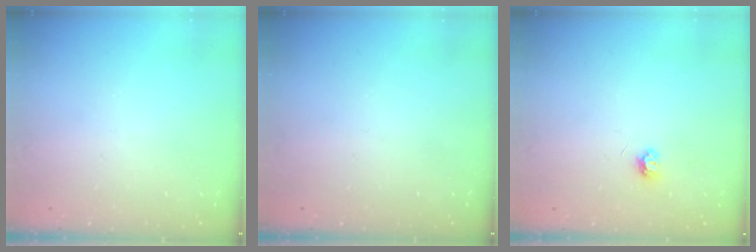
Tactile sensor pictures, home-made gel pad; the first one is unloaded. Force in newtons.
{"total": 0.0}
{"total": 3.5, "press": 3.5, "slide": 0.5}